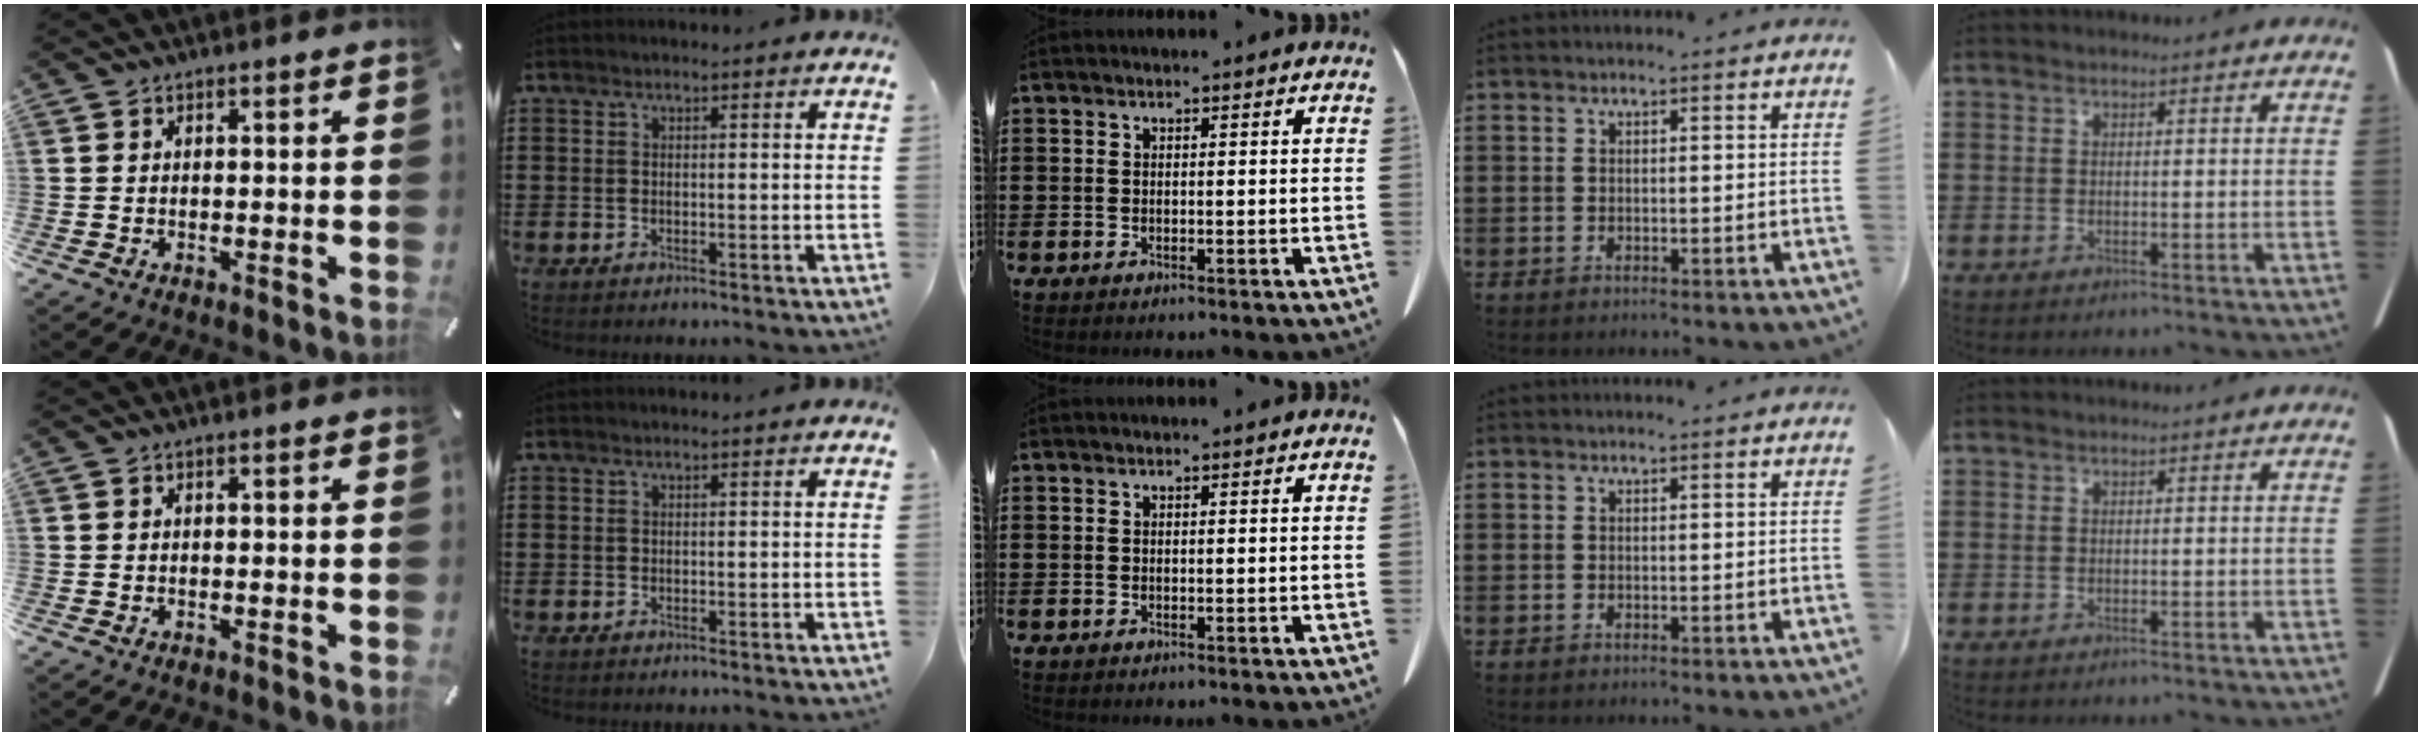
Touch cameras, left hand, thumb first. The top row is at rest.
{}